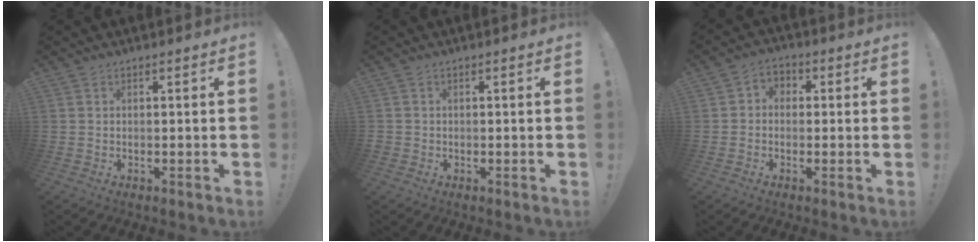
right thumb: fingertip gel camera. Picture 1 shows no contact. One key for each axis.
{"total": 1.1, "fx": -0.3, "fy": 1.0, "fz": 0.2, "tx": -0.003, "ty": 0.002, "tz": -0.006}
{"total": 3.7, "fx": -1.3, "fy": 3.2, "fz": 1.5, "tx": -0.026, "ty": 0.016, "tz": -0.022}